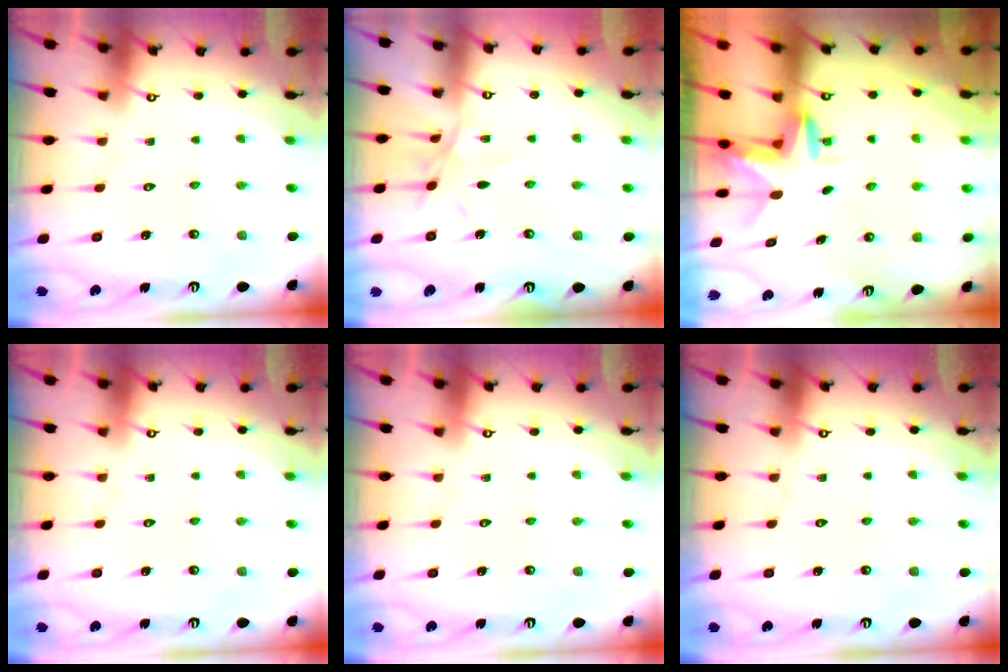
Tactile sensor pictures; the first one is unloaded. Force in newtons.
{"total": 5.9, "press": 5.8, "slide": 0.7}
{"total": 3.1, "press": 3.1, "slide": 0.2}
{"total": 0.0}
{"total": 0.0}
{"total": 0.0}